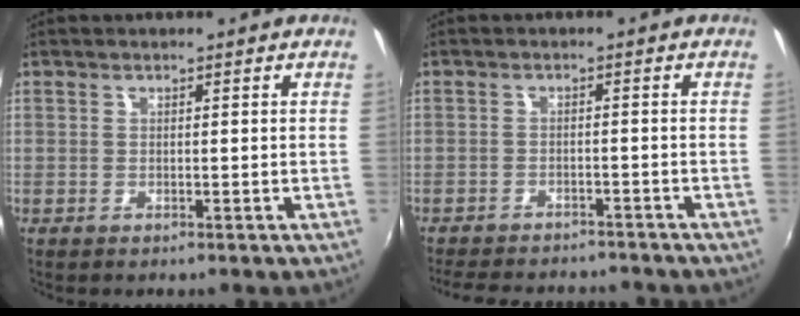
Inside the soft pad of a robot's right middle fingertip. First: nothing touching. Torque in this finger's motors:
{"motor_torque": [1.00, -1.14, 0.09, 0.03]}